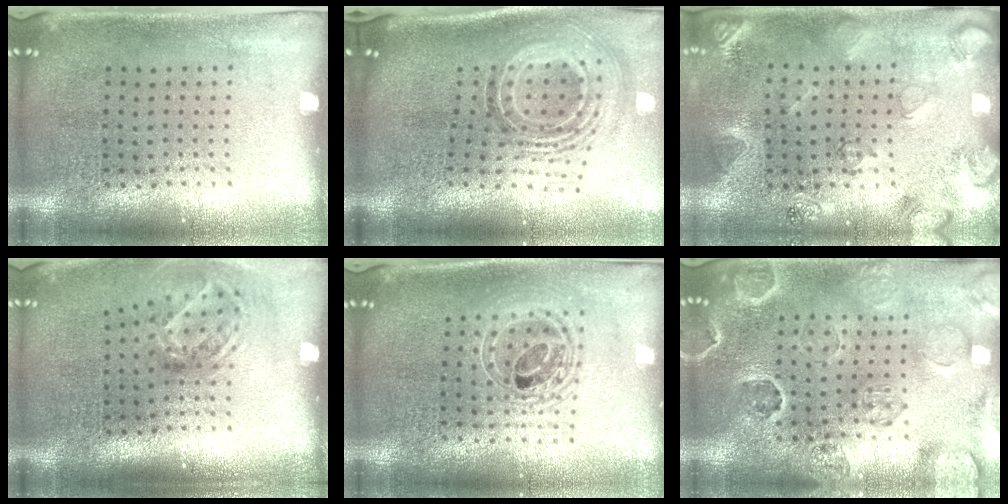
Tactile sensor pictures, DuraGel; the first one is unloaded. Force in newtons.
{"total": 2.3, "press": 1.5, "slide": 1.7}
{"total": 2.1, "press": 1.9, "slide": 1.0}
{"total": 1.9, "press": 1.3, "slide": 1.5}
{"total": 1.8, "press": 1.5, "slide": 1.0}
{"total": 2.7, "press": 2.6, "slide": 0.8}